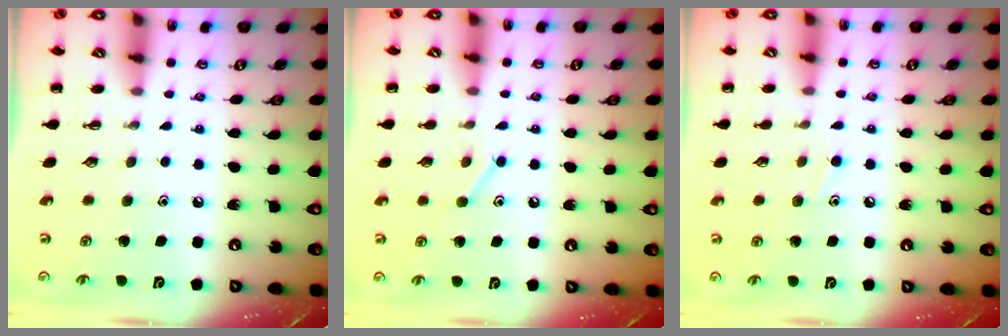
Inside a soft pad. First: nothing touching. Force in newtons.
{"total": 8.0, "press": 7.8, "slide": 1.7}
{"total": 6.9, "press": 6.4, "slide": 2.4}